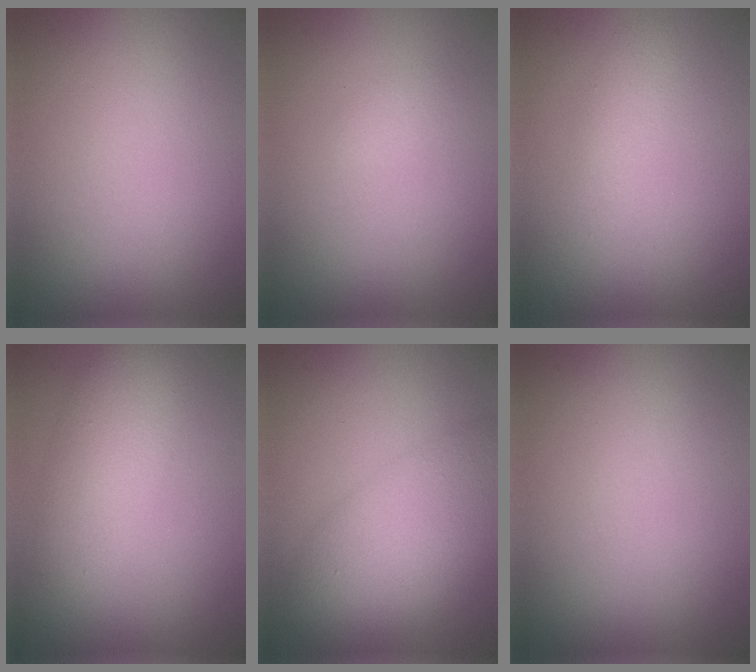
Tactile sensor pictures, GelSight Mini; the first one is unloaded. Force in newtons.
{"total": 0.6, "press": 0.6, "slide": 0.1}
{"total": 1.5, "press": 1.5, "slide": 0.1}
{"total": 4.1, "press": 4.1, "slide": 0.3}
{"total": 7.7, "press": 7.7, "slide": 0.5}
{"total": 0.0}